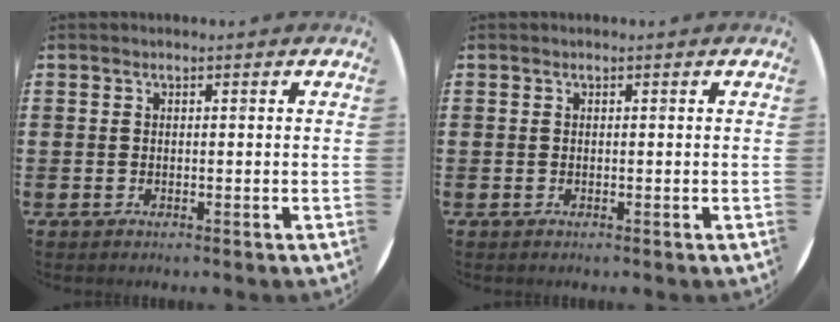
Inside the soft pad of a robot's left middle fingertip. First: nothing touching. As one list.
[{"total": 0.0}]